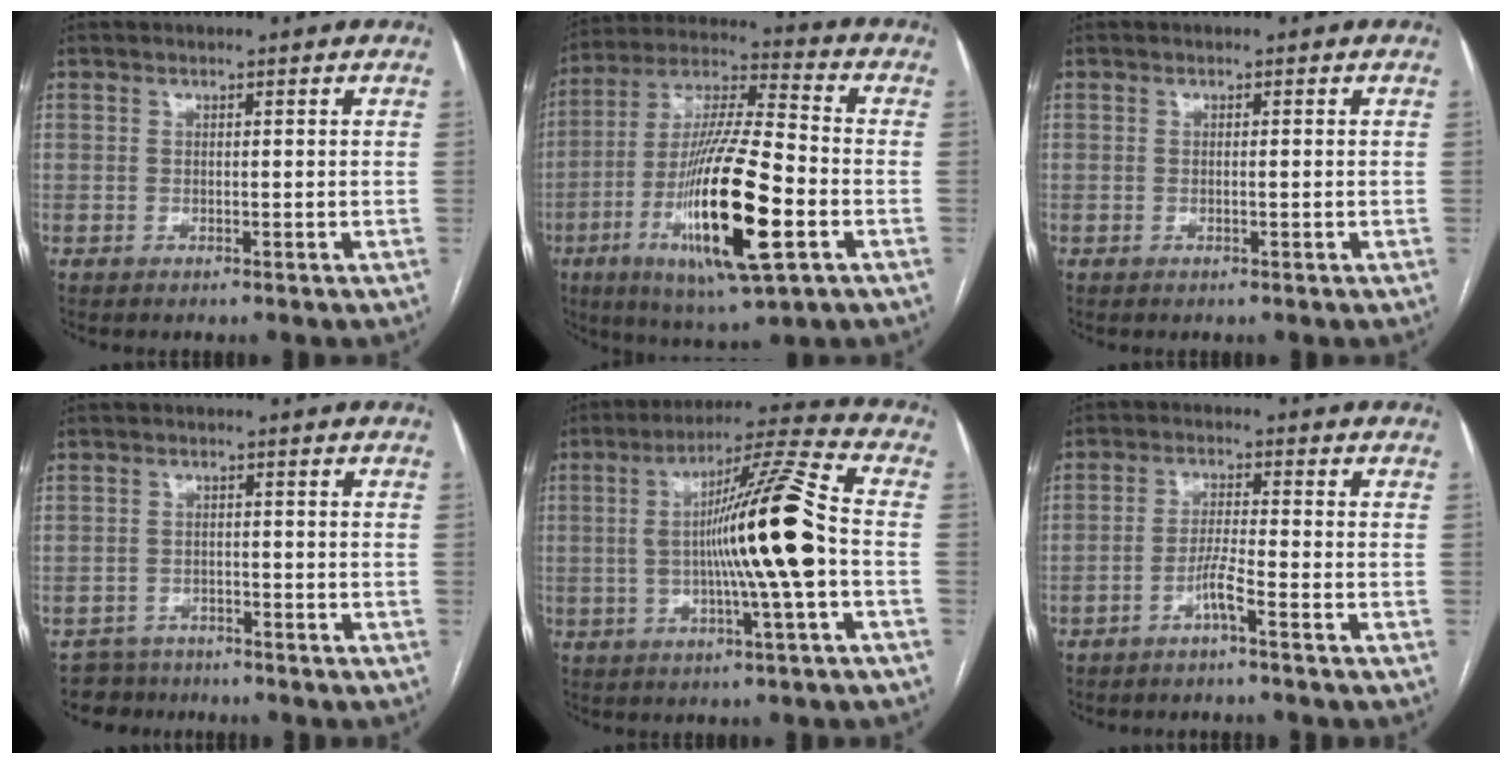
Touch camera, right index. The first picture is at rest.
{"total": 20.7, "force": [-6.2, 2.7, 19.6], "torque": [-0.384, -0.023, -0.106]}
{"total": 0.6, "force": [-0.2, 0.0, 0.6], "torque": [-0.010, 0.001, -0.001]}
{"total": 3.8, "force": [-3.0, 1.8, -1.2], "torque": [0.023, 0.002, -0.053]}
{"total": 14.8, "force": [-1.2, -0.7, 14.7], "torque": [-0.246, 0.010, -0.028]}
{"total": 3.4, "force": [-2.1, -0.6, 2.6], "torque": [-0.052, 0.003, -0.043]}